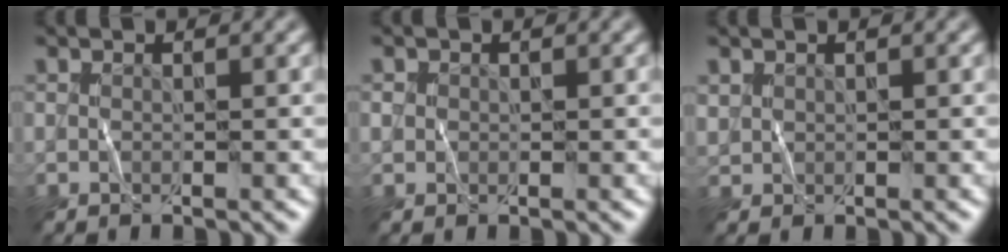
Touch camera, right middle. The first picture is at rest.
{"total": 0.7, "force": [0.2, 0.7, -0.1], "torque": [0.007, 0.001, -0.003]}
{"total": 0.9, "force": [0.6, 0.5, -0.2], "torque": [0.002, 0.003, 0.010]}